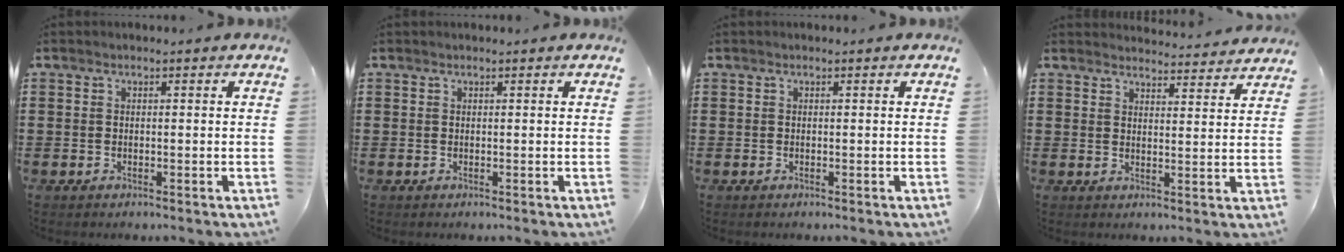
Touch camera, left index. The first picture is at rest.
{"total": 0.0}
{"total": 0.0}
{"total": 3.7, "force": [3.7, -0.1, 0.2], "torque": [-0.007, -0.026, 0.064]}